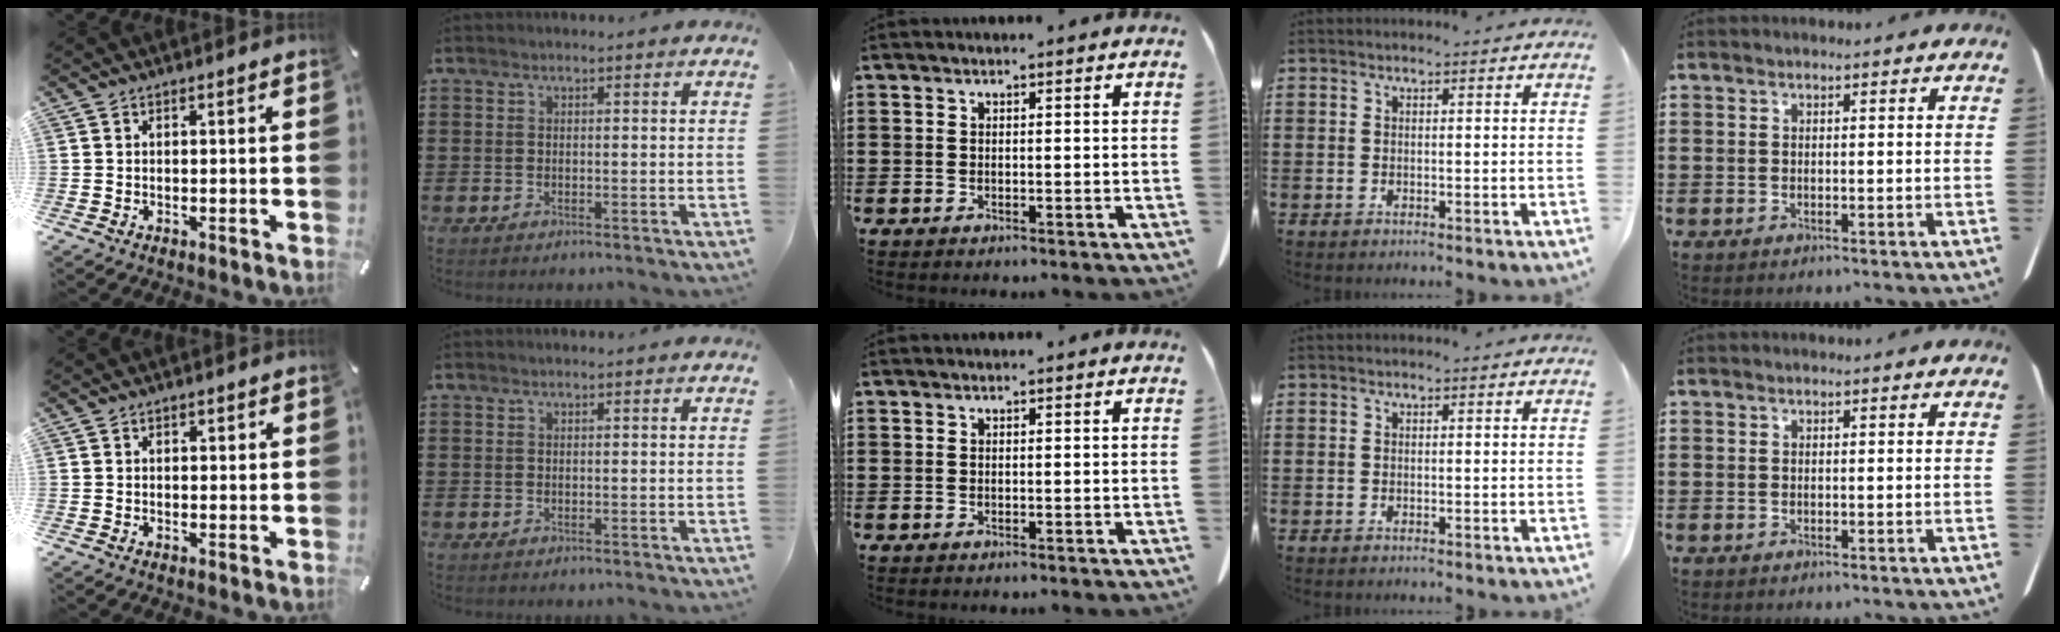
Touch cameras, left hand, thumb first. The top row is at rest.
{"thumb": {"total": 1.1, "force": [0.3, 0.8, 0.7], "torque": [-0.015, 0.007, 0.003]}}